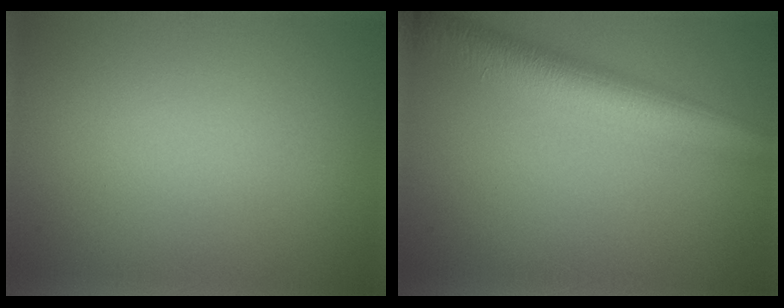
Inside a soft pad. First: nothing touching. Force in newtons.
{"total": 6.8, "press": 6.8, "slide": 0.2}